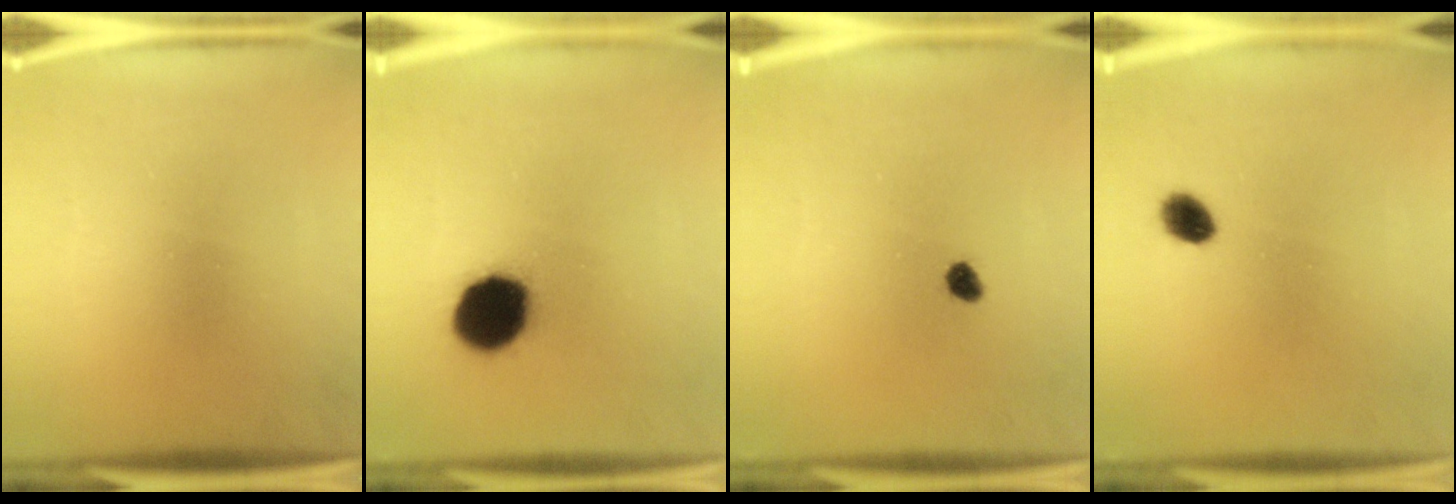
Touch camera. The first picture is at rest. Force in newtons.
{"total": 14.1}
{"total": 2.0}
{"total": 3.6}